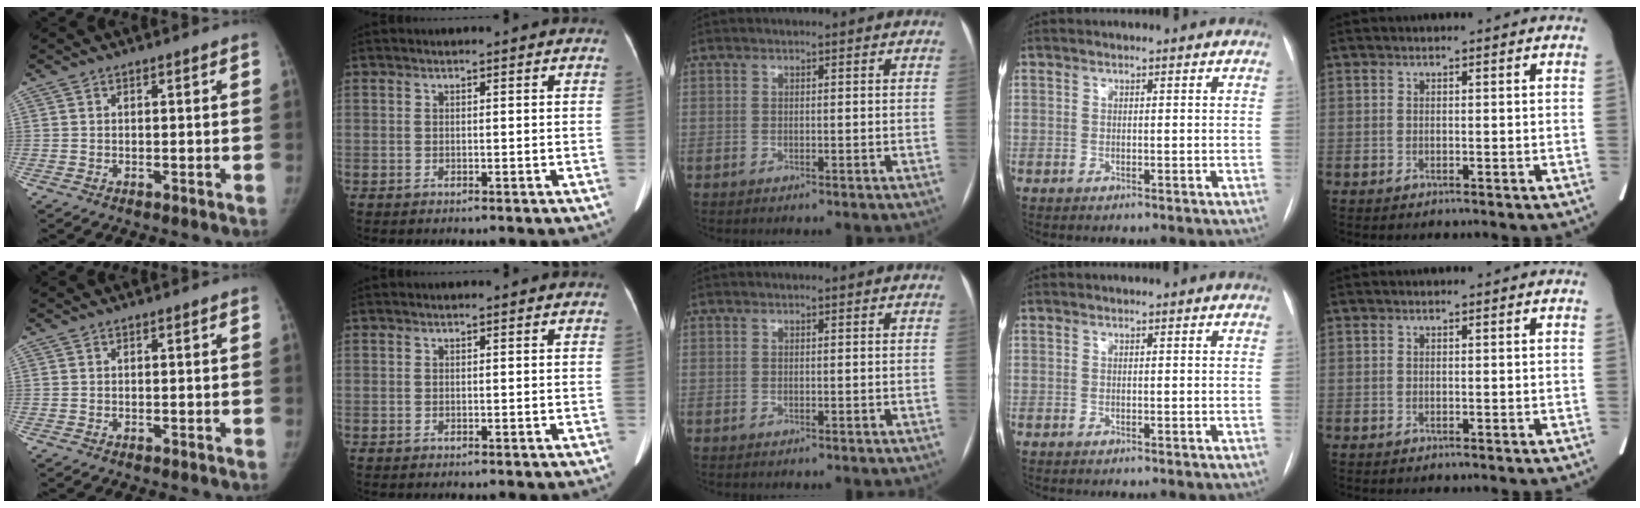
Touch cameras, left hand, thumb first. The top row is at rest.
{}